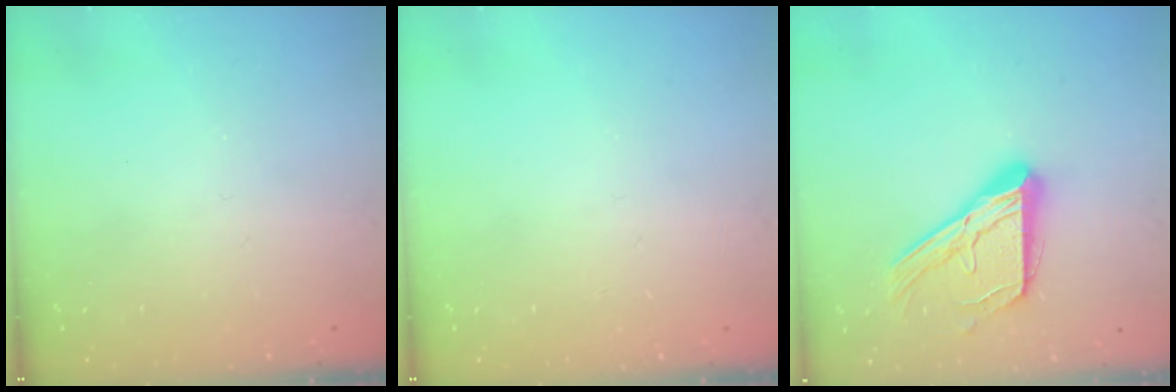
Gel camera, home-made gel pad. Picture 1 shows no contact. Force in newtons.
{"total": 0.0}
{"total": 17.1, "press": 17.0, "slide": 1.6}